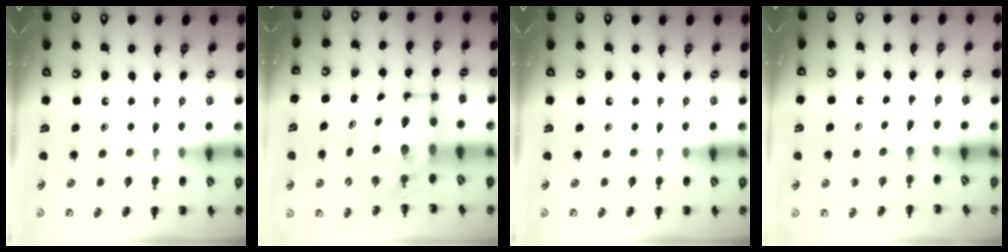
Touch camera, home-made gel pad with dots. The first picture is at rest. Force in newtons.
{"total": 8.2, "press": 7.9, "slide": 2.1}
{"total": 0.0}
{"total": 2.3, "press": 2.1, "slide": 0.8}